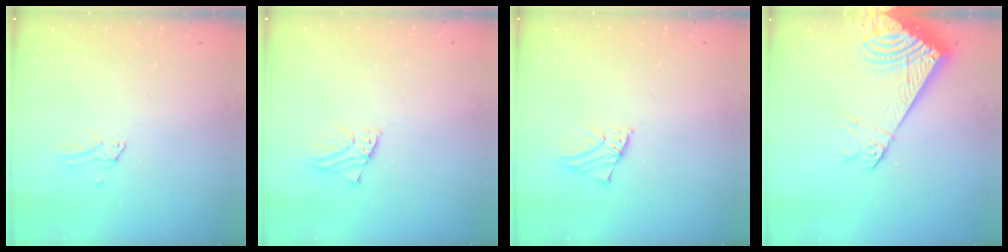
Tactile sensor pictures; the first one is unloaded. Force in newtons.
{"total": 1.7, "press": 1.7, "slide": 0.2}
{"total": 1.9, "press": 1.9, "slide": 0.0}
{"total": 18.8, "press": 18.5, "slide": 3.4}